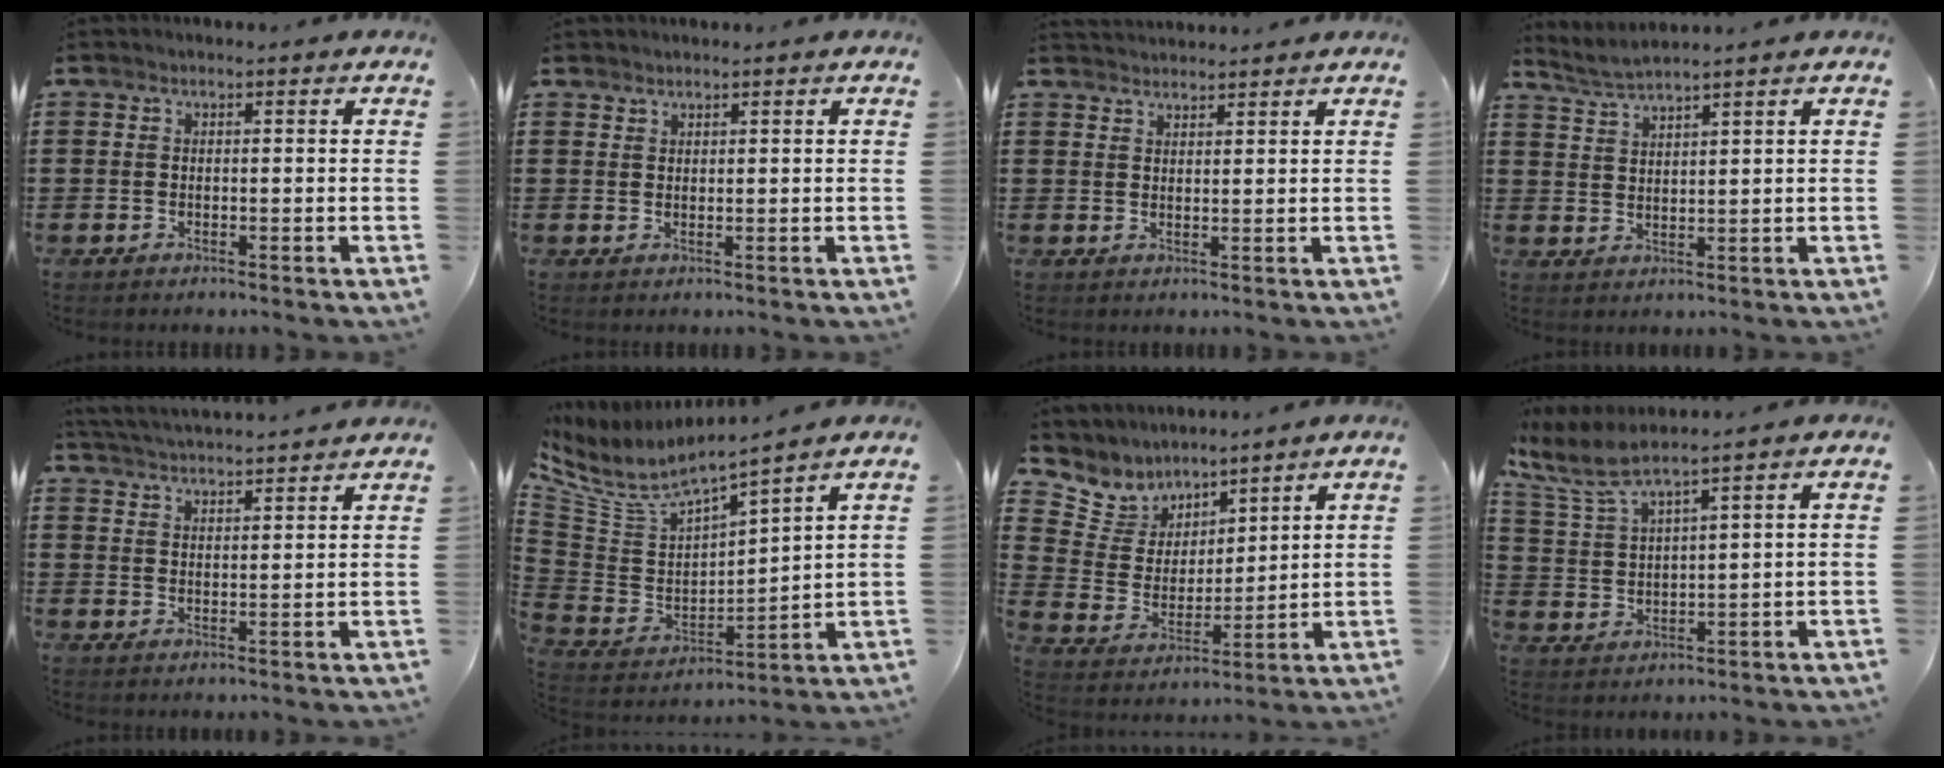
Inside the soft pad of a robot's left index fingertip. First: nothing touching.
{"total": 1.2, "force": [1.2, 0.1, 0.0], "torque": [-0.003, -0.001, 0.024]}
{"total": 2.0, "force": [2.0, 0.0, -0.2], "torque": [-0.002, -0.001, 0.040]}
{"total": 2.9, "force": [2.8, -0.4, 0.7], "torque": [-0.023, -0.007, 0.052]}
{"total": 3.5, "force": [3.5, -0.6, 0.1], "torque": [-0.015, -0.021, 0.059]}
{"total": 4.7, "force": [4.1, 1.3, 2.1], "torque": [-0.066, -0.037, 0.065]}
{"total": 7.0, "force": [5.7, 4.2, -0.1], "torque": [-0.050, -0.045, 0.107]}
{"total": 6.4, "force": [5.4, 0.5, 3.3], "torque": [-0.089, -0.023, 0.094]}